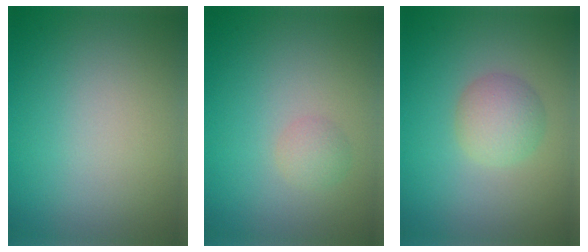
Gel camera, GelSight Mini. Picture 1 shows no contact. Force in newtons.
{"total": 1.3, "press": 1.3, "slide": 0.0}
{"total": 2.7, "press": 2.7, "slide": 0.1}